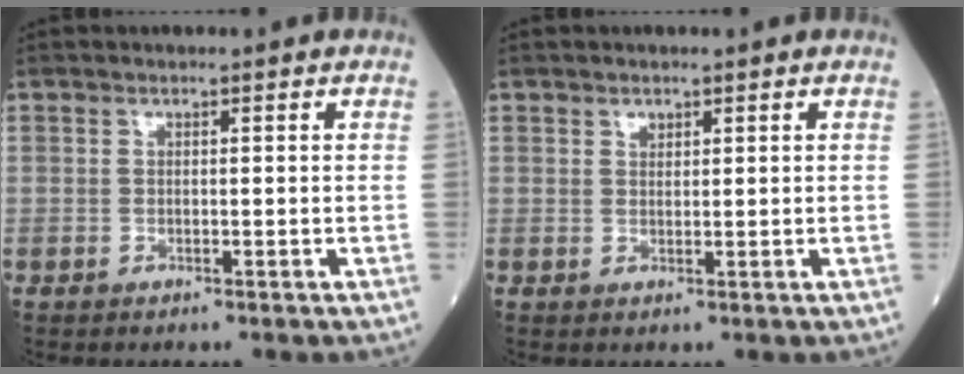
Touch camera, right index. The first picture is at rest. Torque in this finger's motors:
{"motor_torque": [-0.03, 0.03, 0.00, 0.01]}